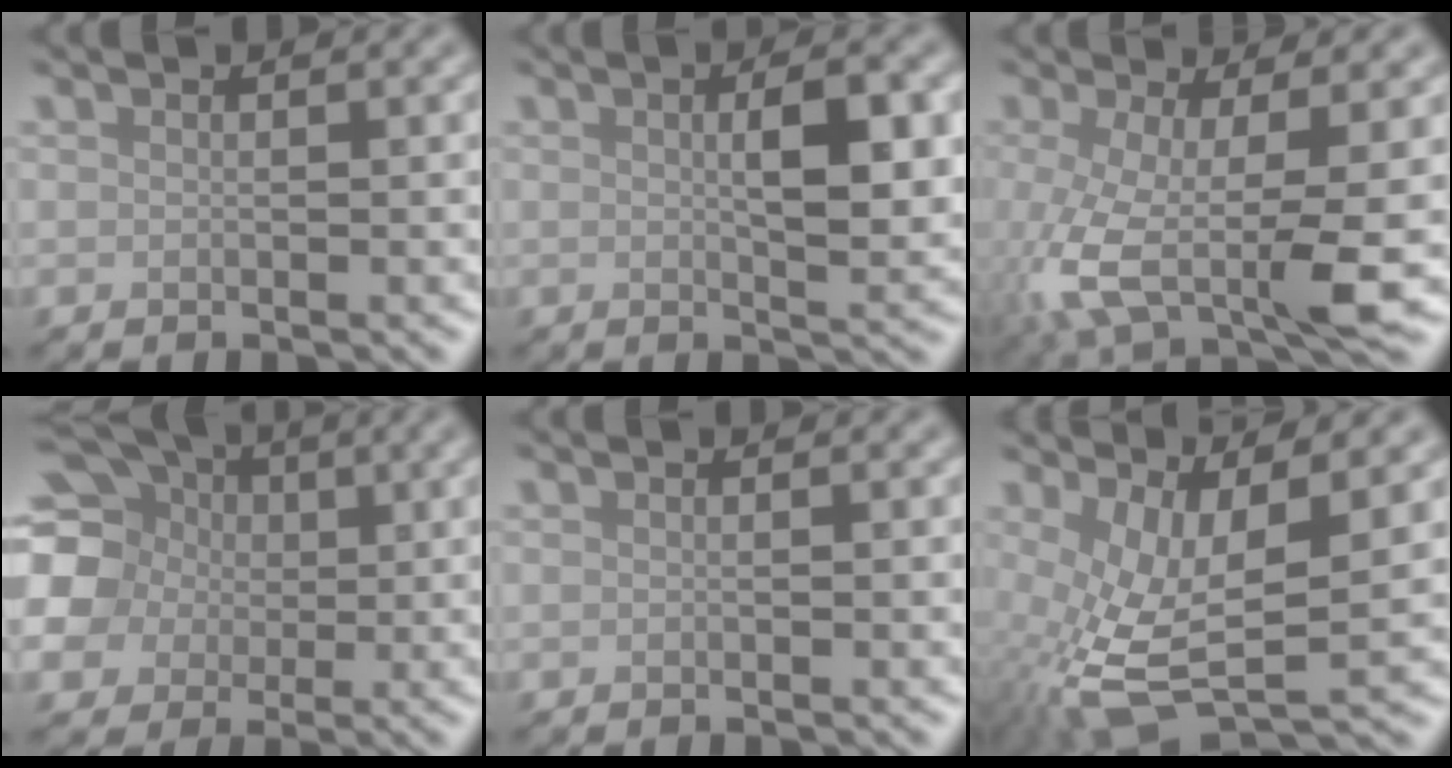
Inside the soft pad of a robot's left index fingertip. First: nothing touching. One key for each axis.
{"total": 4.5, "fx": 0.7, "fy": 1.0, "fz": 4.3, "tx": -0.068, "ty": 0.002, "tz": 0.011}
{"total": 8.0, "fx": -1.6, "fy": 2.4, "fz": 7.4, "tx": -0.151, "ty": -0.017, "tz": -0.026}
{"total": 15.1, "fx": 2.8, "fy": 13.2, "fz": 6.8, "tx": -0.172, "ty": 0.017, "tz": 0.017}
{"total": 0.0}
{"total": 8.4, "fx": -0.1, "fy": 3.5, "fz": 7.7, "tx": -0.176, "ty": -0.021, "tz": 0.008}